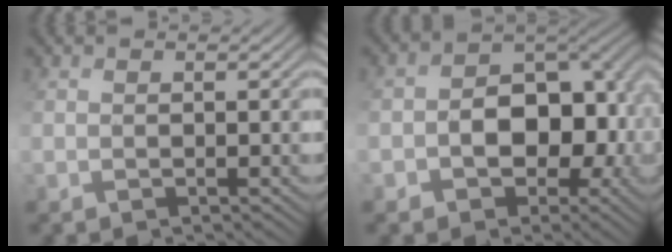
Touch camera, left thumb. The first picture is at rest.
{"total": 11.1, "force": [-1.7, 8.1, 7.4], "torque": [-0.099, -0.014, -0.017]}